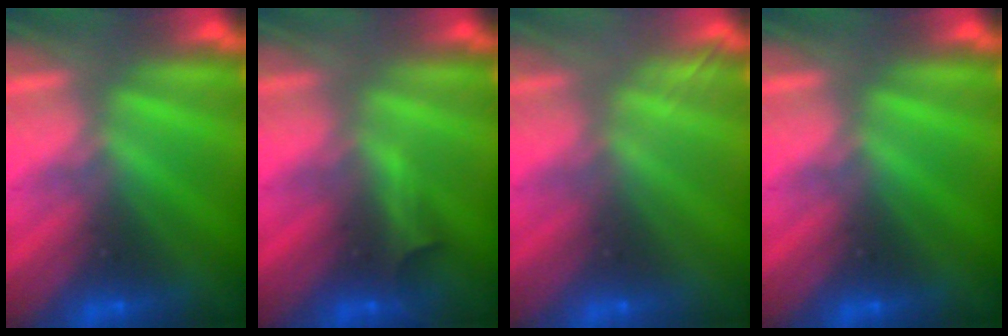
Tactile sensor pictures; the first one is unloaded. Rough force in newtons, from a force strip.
{"total": 2.8}
{"total": 2.1}
{"total": 0.0}